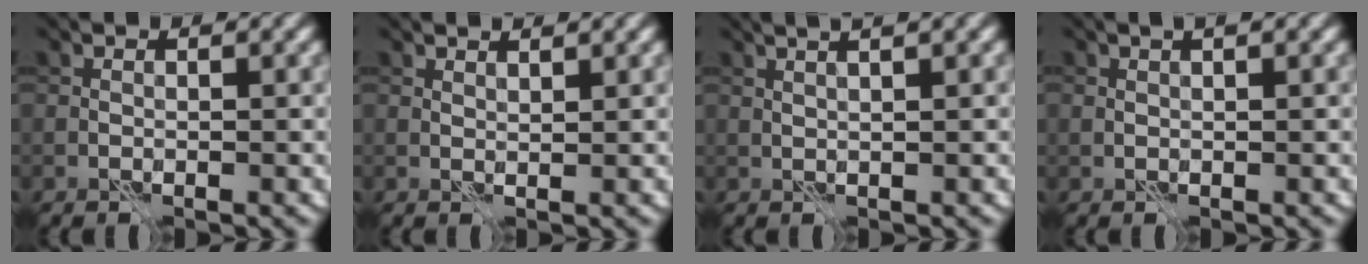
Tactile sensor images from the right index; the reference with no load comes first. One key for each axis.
{"total": 1.1, "fx": 1.0, "fy": -0.1, "fz": 0.4, "tx": -0.015, "ty": -0.003, "tz": 0.018}
{"total": 4.6, "fx": 2.6, "fy": 1.4, "fz": 3.5, "tx": -0.038, "ty": 0.028, "tz": 0.020}
{"total": 1.2, "fx": 0.7, "fy": 0.2, "fz": 1.0, "tx": -0.020, "ty": 0.003, "tz": 0.014}